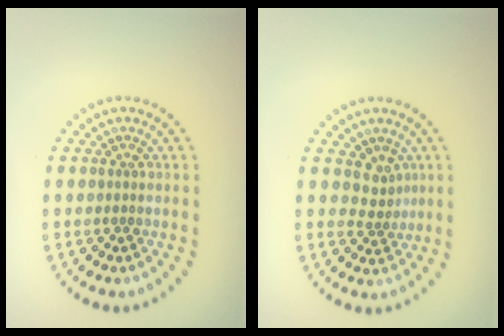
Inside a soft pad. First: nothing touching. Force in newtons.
{"total": 1.9, "press": 1.2, "slide": 1.4}